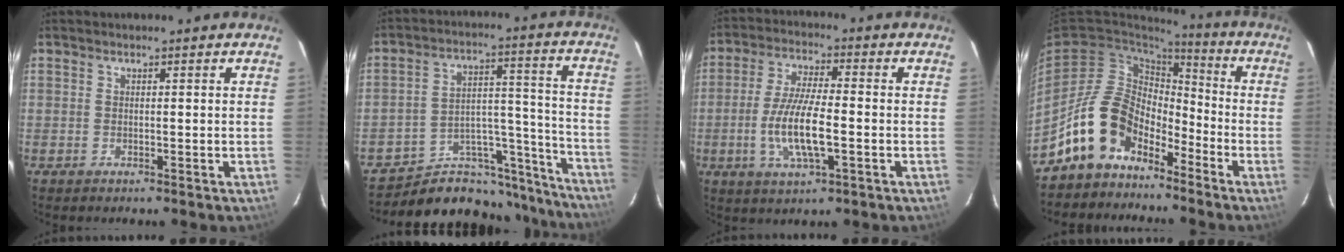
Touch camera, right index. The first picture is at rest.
{"total": 21.1, "force": [-18.4, 9.0, 4.9], "torque": [-0.069, 0.076, -0.250]}
{"total": 10.5, "force": [-2.5, 2.8, 9.9], "torque": [-0.200, -0.007, -0.049]}
{"total": 13.6, "force": [-9.3, 8.1, 5.6], "torque": [-0.114, 0.027, -0.164]}